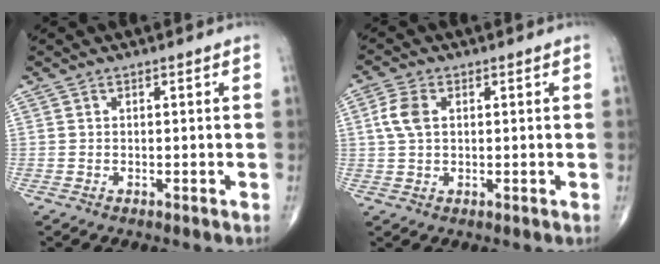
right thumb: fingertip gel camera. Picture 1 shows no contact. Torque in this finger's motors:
{"motor_torque": [-0.21, 0.37, 0.42, 0.15, 0.02]}